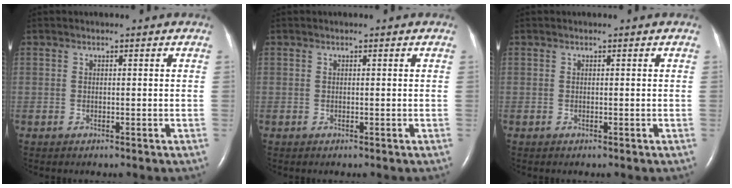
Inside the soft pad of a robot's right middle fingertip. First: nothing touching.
{"total": 0.0}
{"total": 0.0}